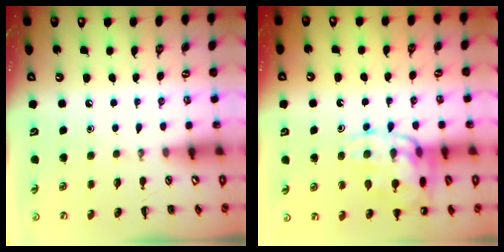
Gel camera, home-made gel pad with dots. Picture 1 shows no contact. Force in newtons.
{"total": 16.0, "press": 15.9, "slide": 1.8}